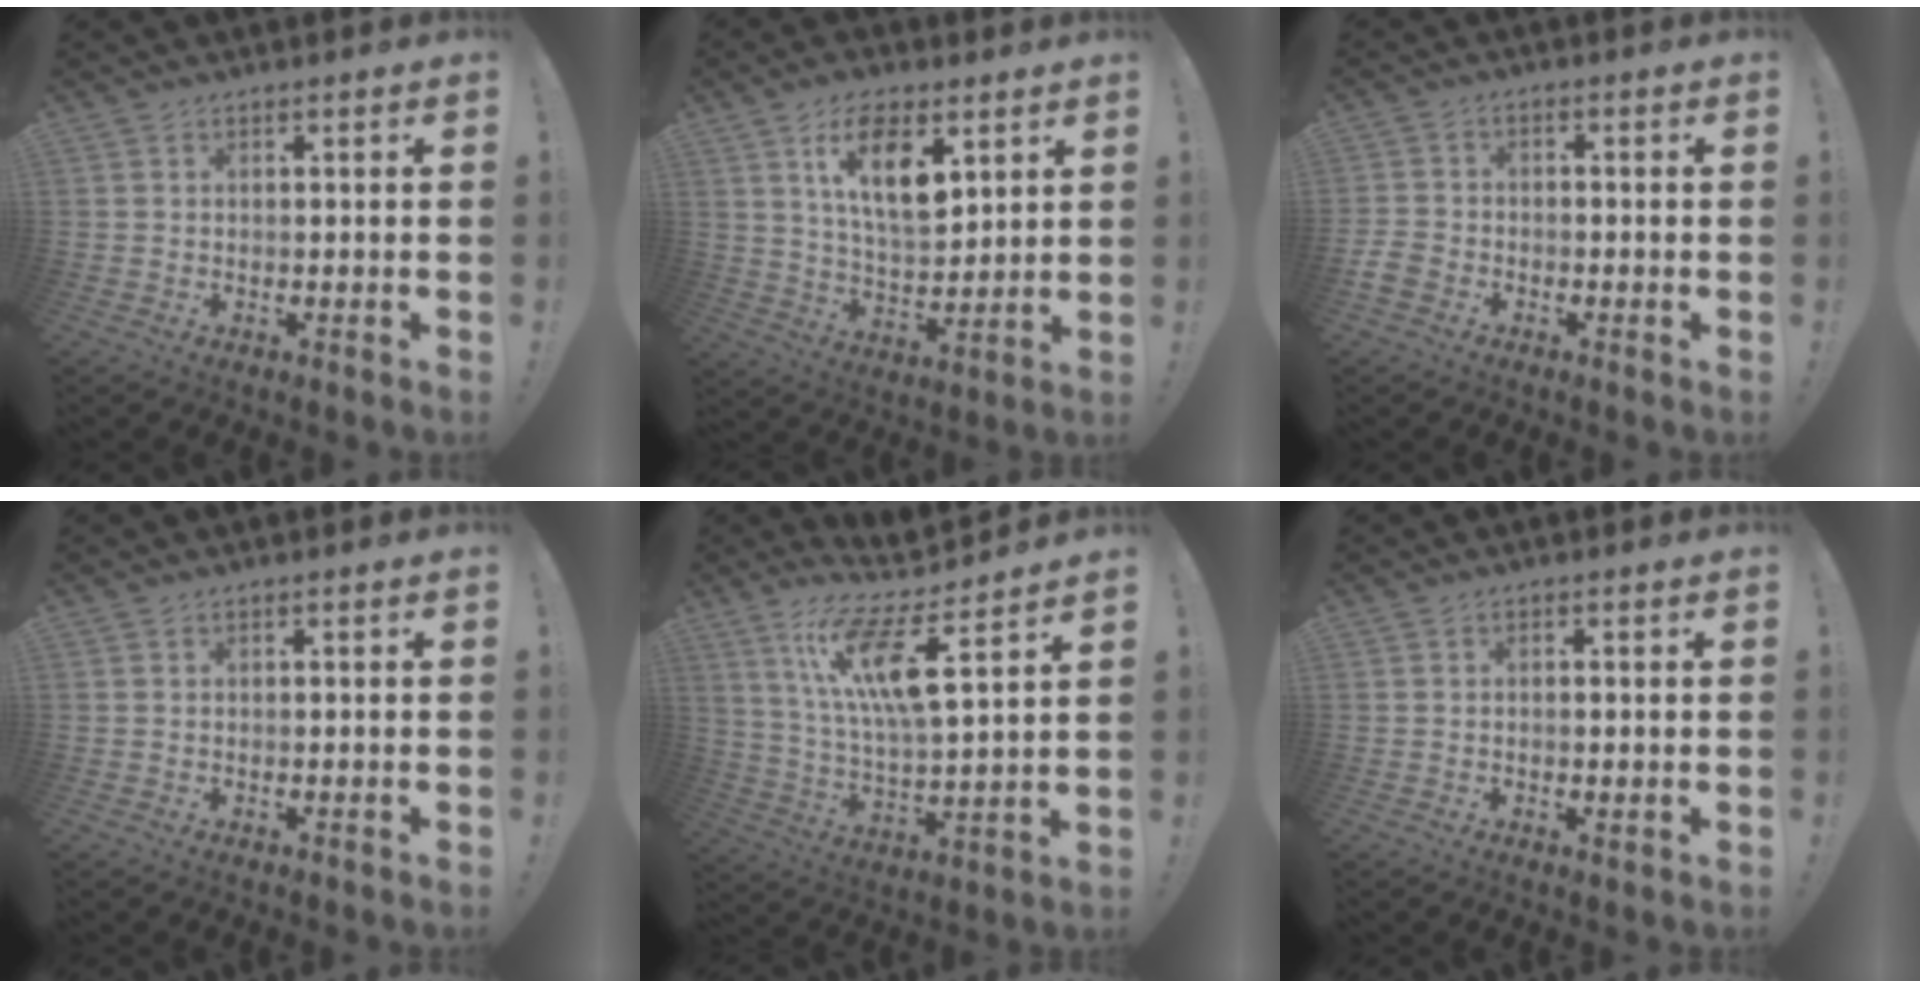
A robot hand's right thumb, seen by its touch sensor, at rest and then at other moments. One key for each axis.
{"total": 13.5, "fx": 6.1, "fy": 6.3, "fz": 10.2, "tx": -0.163, "ty": -0.017, "tz": 0.108}
{"total": 4.6, "fx": -2.8, "fy": 3.1, "fz": 2.0, "tx": -0.059, "ty": 0.006, "tz": -0.052}
{"total": 0.0}
{"total": 15.4, "fx": 9.0, "fy": 2.2, "fz": 12.3, "tx": -0.242, "ty": -0.056, "tz": 0.141}
{"total": 1.0, "fx": -0.2, "fy": 0.4, "fz": 0.8, "tx": -0.011, "ty": 0.000, "tz": -0.004}